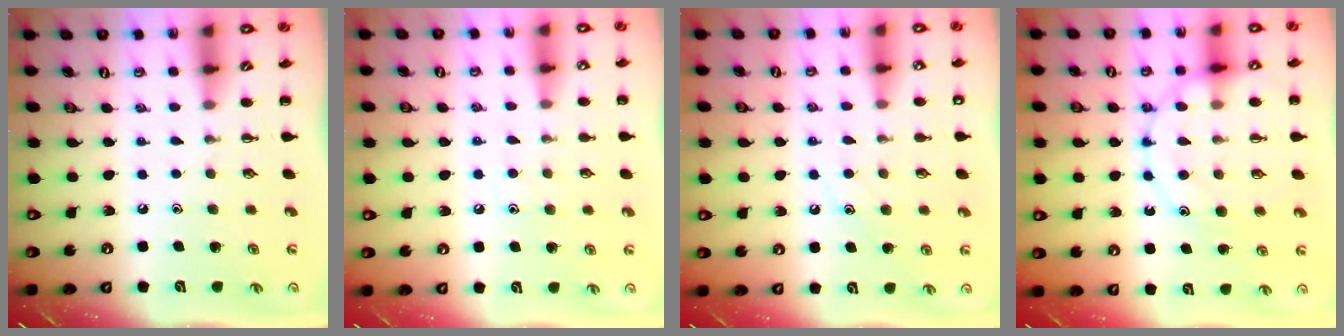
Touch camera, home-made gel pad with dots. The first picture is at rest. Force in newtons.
{"total": 7.4, "press": 7.2, "slide": 1.8}
{"total": 9.3, "press": 9.2, "slide": 1.5}
{"total": 13.8, "press": 13.7, "slide": 1.7}